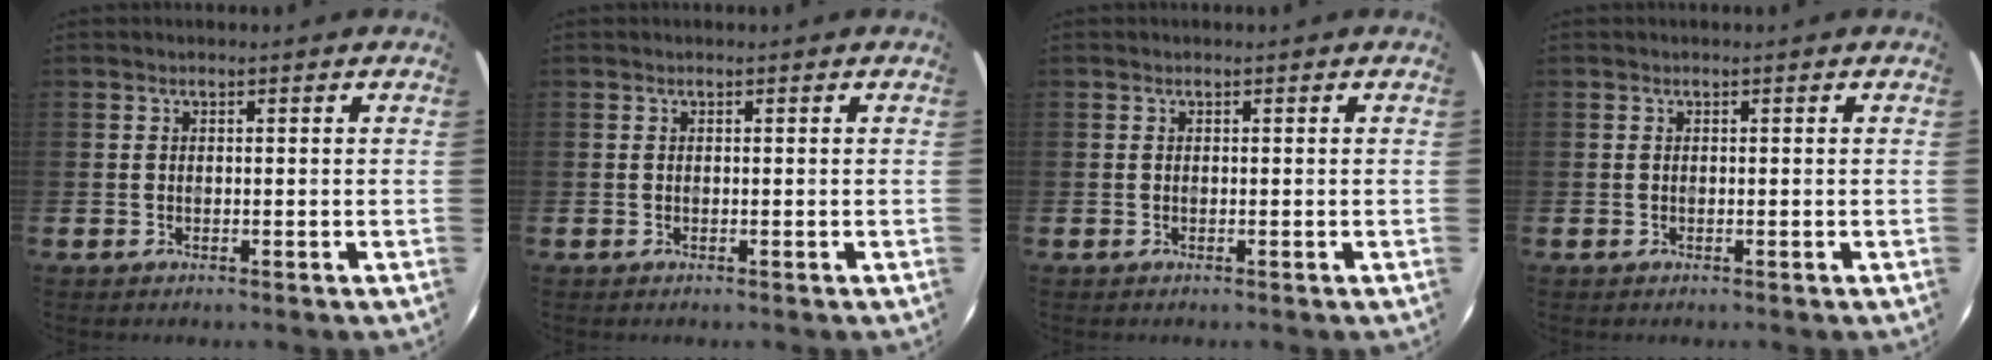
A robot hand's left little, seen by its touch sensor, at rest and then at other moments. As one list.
[{"total": 0.0}, {"total": 0.0}, {"total": 0.0}]